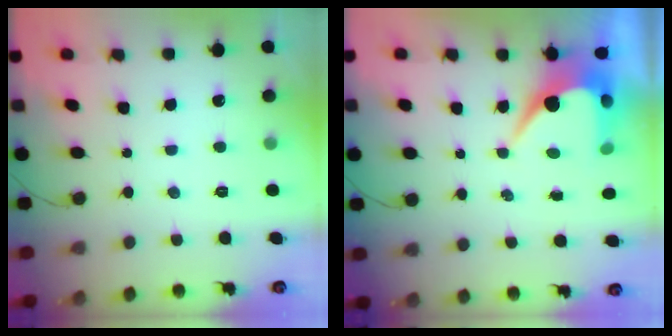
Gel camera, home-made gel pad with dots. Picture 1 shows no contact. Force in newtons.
{"total": 7.4, "press": 7.4, "slide": 0.2}